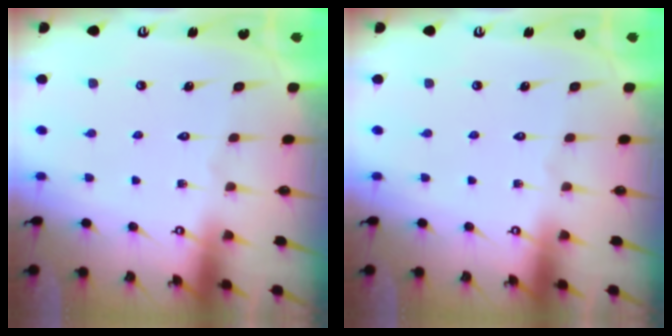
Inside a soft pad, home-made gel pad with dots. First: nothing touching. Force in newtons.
{"total": 0.0}